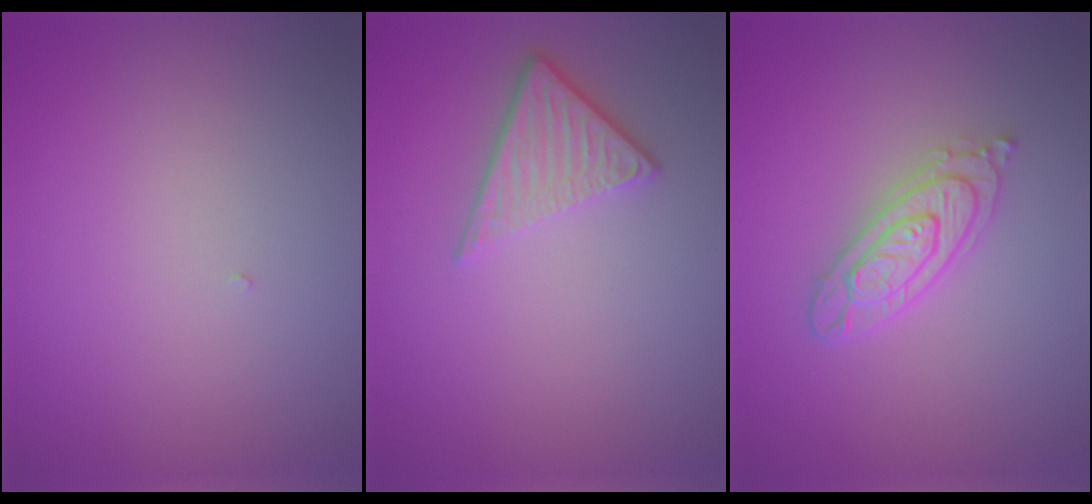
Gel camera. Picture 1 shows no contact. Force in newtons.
{"total": 3.7, "press": 2.7, "slide": 2.5}
{"total": 3.0, "press": 2.9, "slide": 0.6}